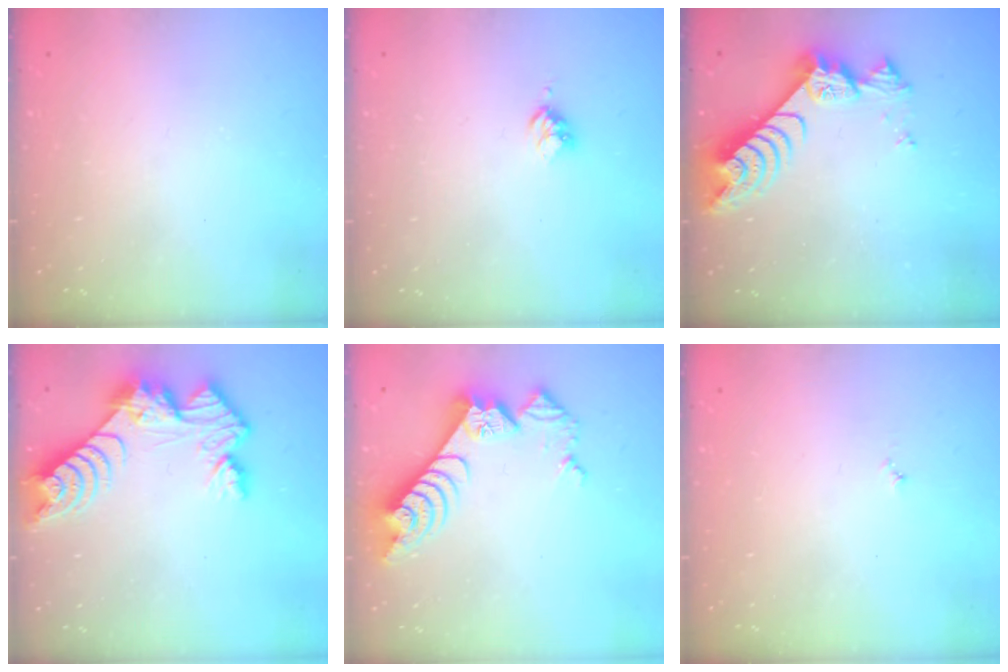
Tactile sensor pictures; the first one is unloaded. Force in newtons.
{"total": 3.0, "press": 2.9, "slide": 0.4}
{"total": 8.3, "press": 8.2, "slide": 1.0}
{"total": 11.3, "press": 11.3, "slide": 0.8}
{"total": 11.2, "press": 11.1, "slide": 1.4}
{"total": 3.0, "press": 2.9, "slide": 0.3}